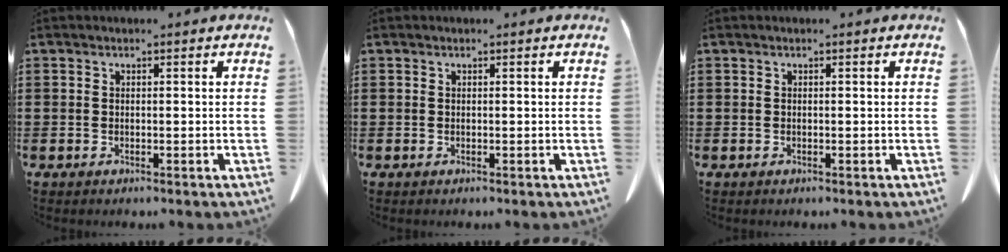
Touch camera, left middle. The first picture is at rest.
{"total": 0.0}
{"total": 0.0}